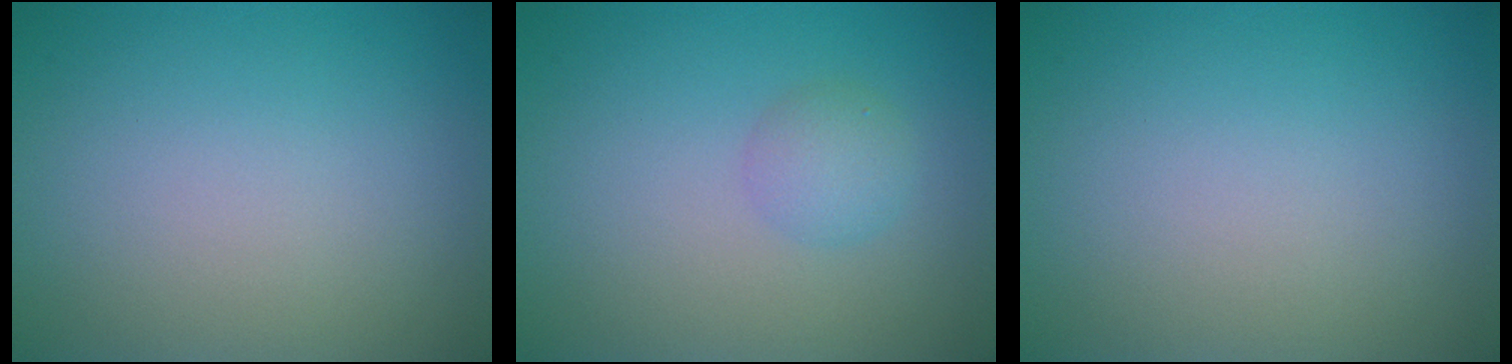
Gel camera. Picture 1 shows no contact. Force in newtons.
{"total": 1.8, "press": 1.8, "slide": 0.0}
{"total": 0.0}